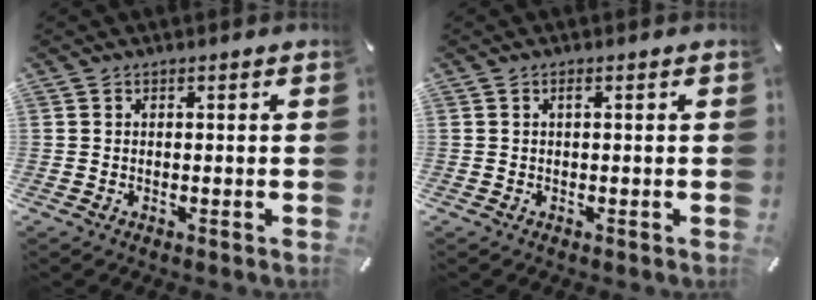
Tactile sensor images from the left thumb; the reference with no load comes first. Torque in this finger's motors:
{"motor_torque": [0.12, 0.42, 0.06, -0.19, 0.14]}